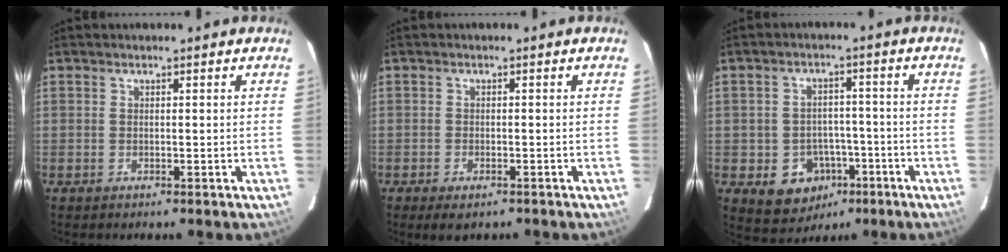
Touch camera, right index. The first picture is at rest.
{"total": 3.4, "force": [-2.3, 1.5, 1.9], "torque": [-0.043, -0.013, -0.037]}
{"total": 9.2, "force": [-4.1, 7.7, 3.0], "torque": [-0.066, 0.025, -0.034]}